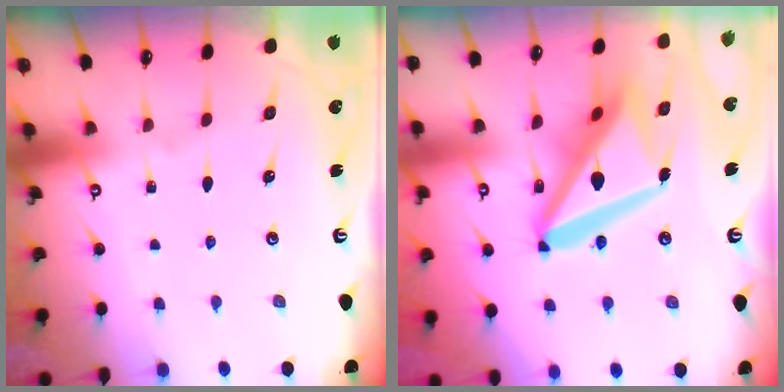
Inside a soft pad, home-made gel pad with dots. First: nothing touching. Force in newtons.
{"total": 18.5, "press": 18.3, "slide": 2.3}